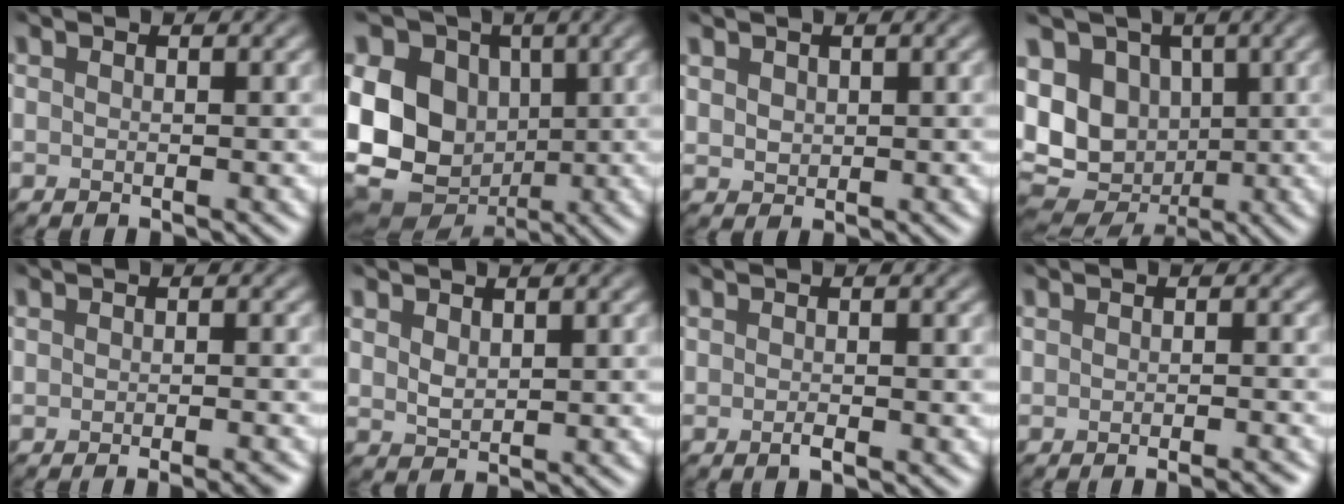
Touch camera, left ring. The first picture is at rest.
{"total": 12.7, "force": [-0.7, 10.0, 7.9], "torque": [-0.136, -0.003, -0.019]}
{"total": 1.8, "force": [0.6, 1.3, 1.0], "torque": [-0.031, -0.001, 0.020]}
{"total": 11.2, "force": [-0.5, 8.6, 7.1], "torque": [-0.115, -0.003, -0.006]}
{"total": 2.1, "force": [-0.5, 0.9, 1.8], "torque": [-0.010, 0.000, -0.003]}
{"total": 1.9, "force": [0.8, 1.1, 1.4], "torque": [-0.035, -0.003, 0.022]}
{"total": 0.9, "force": [-0.2, 0.3, 0.8], "torque": [-0.018, -0.006, -0.002]}
{"total": 1.8, "force": [-0.5, 0.8, 1.5], "torque": [-0.011, 0.002, -0.003]}